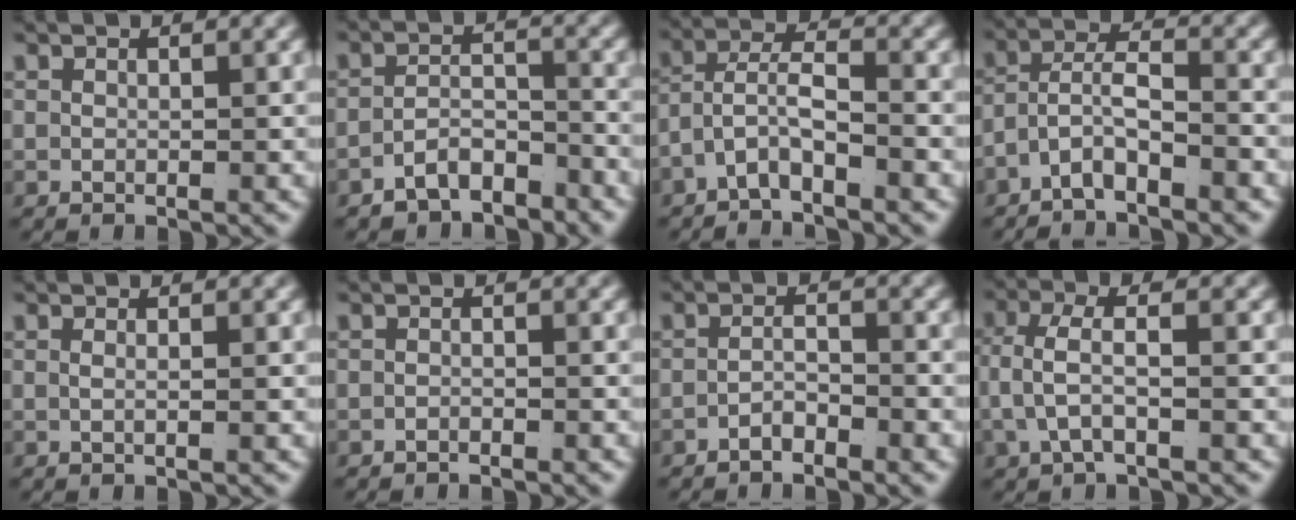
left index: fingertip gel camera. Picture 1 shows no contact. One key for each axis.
{"total": 4.6, "fx": -4.1, "fy": 1.6, "fz": 1.3, "tx": -0.015, "ty": -0.016, "tz": -0.070}
{"total": 3.8, "fx": -1.5, "fy": 2.3, "fz": 2.7, "tx": -0.064, "ty": -0.020, "tz": -0.021}
{"total": 4.9, "fx": -2.3, "fy": 3.0, "fz": 3.1, "tx": -0.072, "ty": -0.020, "tz": -0.037}
{"total": 0.9, "fx": -0.1, "fy": -0.7, "fz": 0.6, "tx": -0.013, "ty": -0.008, "tz": 0.002}
{"total": 0.9, "fx": -0.8, "fy": -0.3, "fz": 0.0, "tx": -0.006, "ty": -0.005, "tz": -0.012}
{"total": 2.3, "fx": -2.0, "fy": 0.5, "fz": 1.0, "tx": -0.016, "ty": -0.009, "tz": -0.034}
{"total": 3.9, "fx": -0.4, "fy": 2.0, "fz": 3.3, "tx": -0.080, "ty": -0.011, "tz": -0.002}